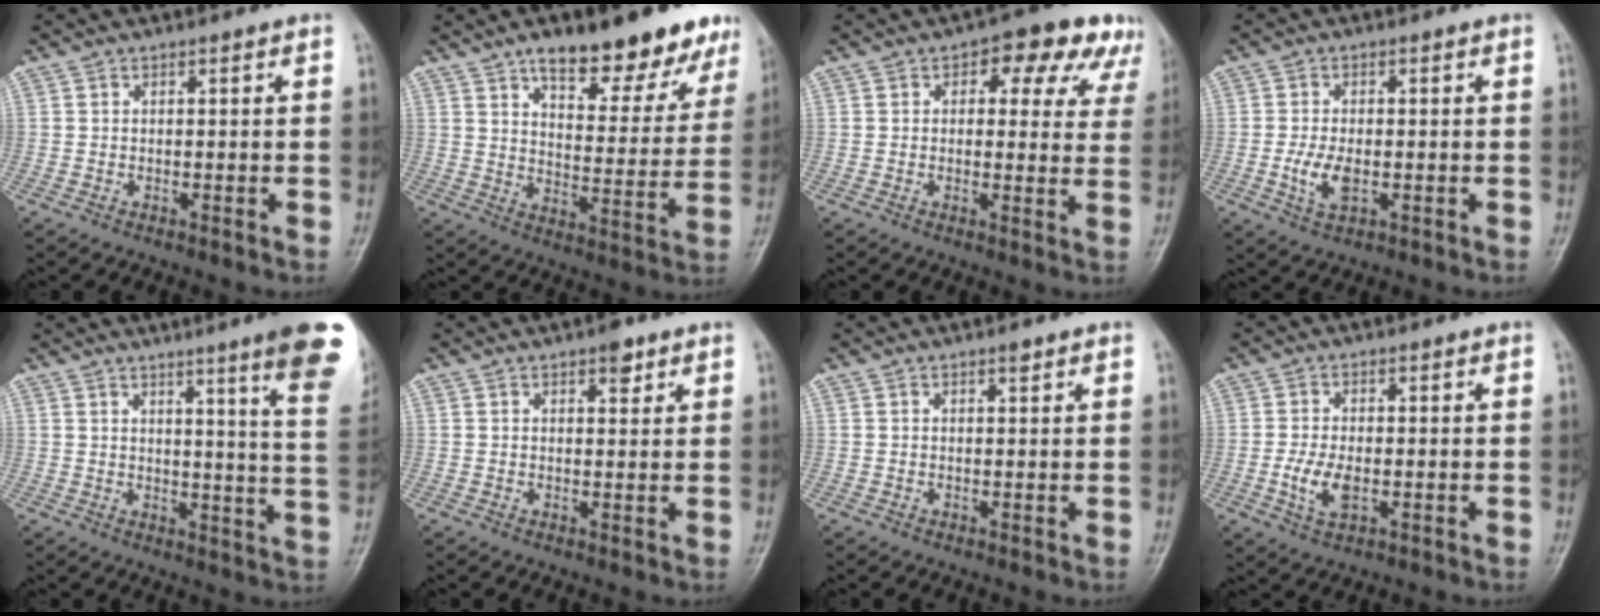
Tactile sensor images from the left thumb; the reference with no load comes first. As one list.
[{"total": 18.9, "force": [13.1, 6.9, 11.8], "torque": [-0.105, -0.064, 0.186]}, {"total": 11.4, "force": [5.9, 6.4, 7.4], "torque": [-0.030, -0.007, 0.060]}, {"total": 5.0, "force": [-0.9, 2.7, 4.1], "torque": [-0.085, -0.005, -0.015]}, {"total": 16.2, "force": [10.1, 0.6, 12.6], "torque": [-0.138, -0.059, 0.109]}, {"total": 3.0, "force": [1.9, 1.4, 1.9], "torque": [-0.015, -0.008, 0.024]}, {"total": 1.0, "force": [0.7, 0.3, 0.6], "torque": [-0.010, -0.004, 0.011]}, {"total": 5.1, "force": [-1.0, 2.8, 4.2], "torque": [-0.088, -0.004, -0.017]}]